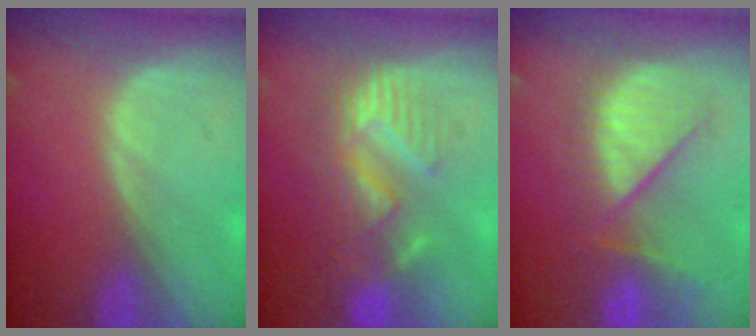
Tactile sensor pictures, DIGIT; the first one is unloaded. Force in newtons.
{"total": 8.6, "press": 8.2, "slide": 2.7}
{"total": 9.1, "press": 8.9, "slide": 2.0}